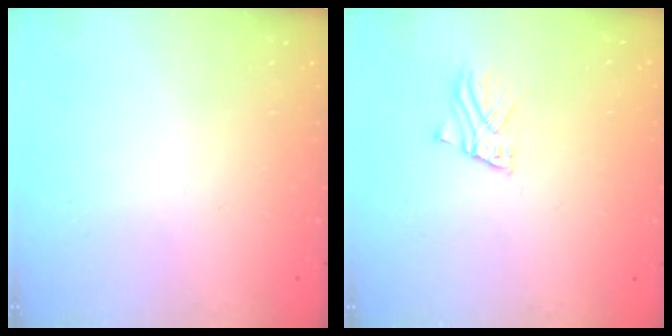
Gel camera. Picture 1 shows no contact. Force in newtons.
{"total": 2.2, "press": 2.2, "slide": 0.2}